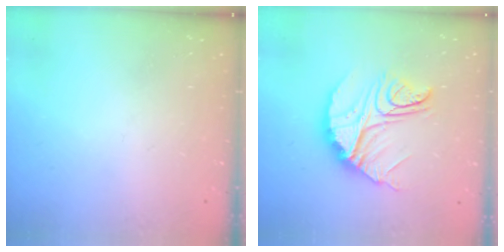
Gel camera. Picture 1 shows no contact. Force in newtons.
{"total": 15.9, "press": 15.8, "slide": 1.6}